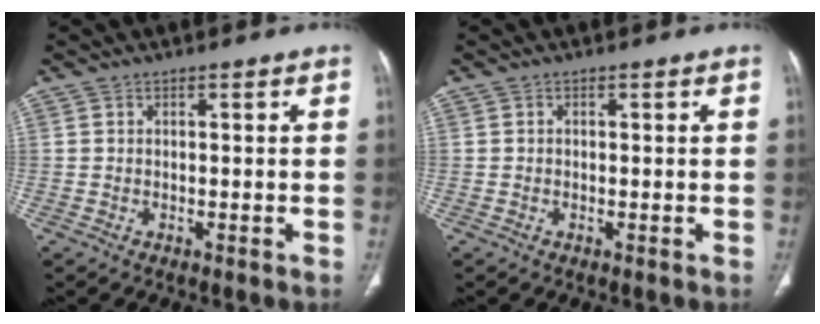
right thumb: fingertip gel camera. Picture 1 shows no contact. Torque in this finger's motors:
{"motor_torque": [-0.14, -0.10, -0.23, -0.20, 0.03]}